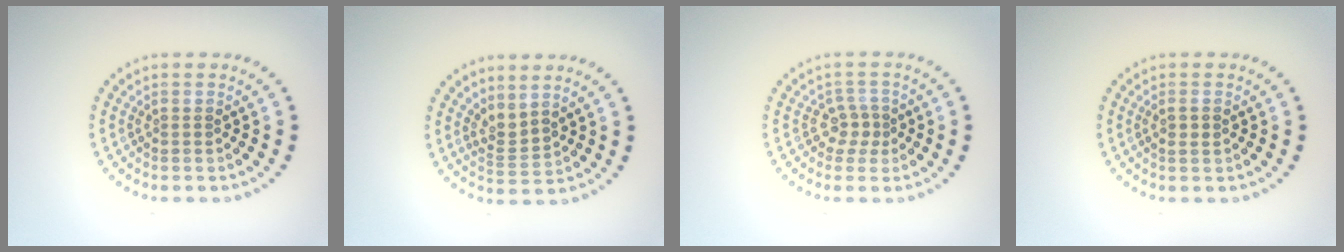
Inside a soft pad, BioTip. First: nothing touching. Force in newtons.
{"total": 2.3, "press": 1.5, "slide": 1.7}
{"total": 2.0, "press": 1.5, "slide": 1.3}
{"total": 1.1, "press": 1.1, "slide": 0.3}